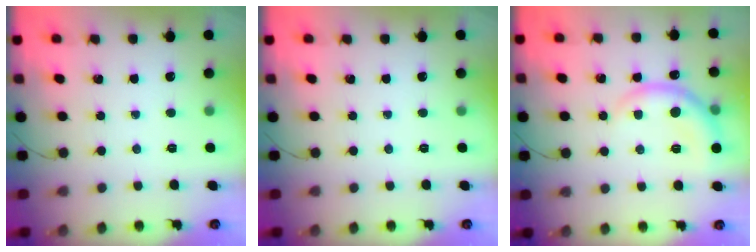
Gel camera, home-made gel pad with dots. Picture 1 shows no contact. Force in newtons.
{"total": 0.0}
{"total": 8.1, "press": 8.1, "slide": 0.4}